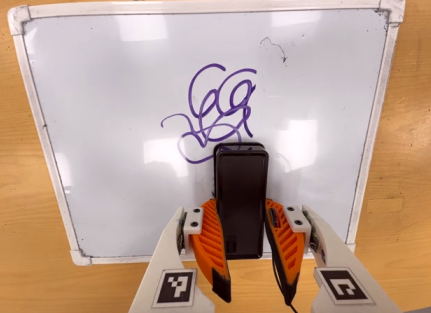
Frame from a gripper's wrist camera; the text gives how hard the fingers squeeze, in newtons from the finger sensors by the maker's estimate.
{"total": 8.7, "left": 6.9, "right": 10.5}